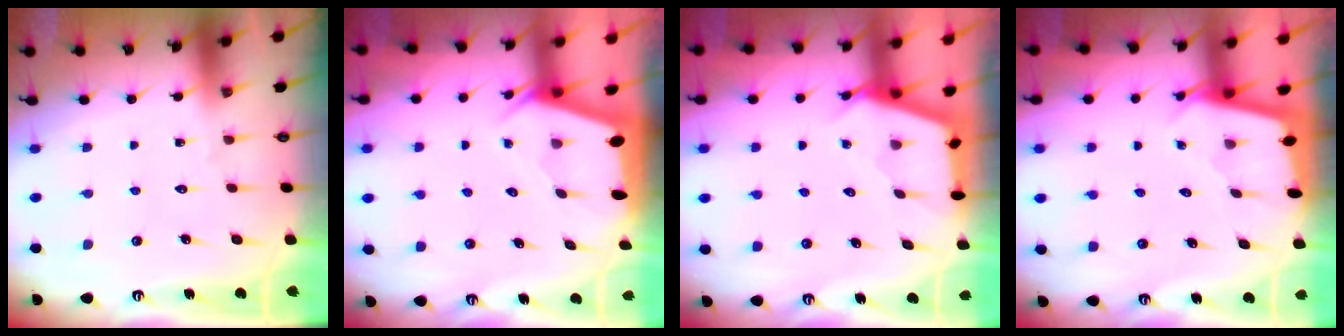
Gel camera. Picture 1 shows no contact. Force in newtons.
{"total": 2.9, "press": 2.9, "slide": 0.2}
{"total": 3.0, "press": 3.0, "slide": 0.3}
{"total": 1.8, "press": 1.8, "slide": 0.2}